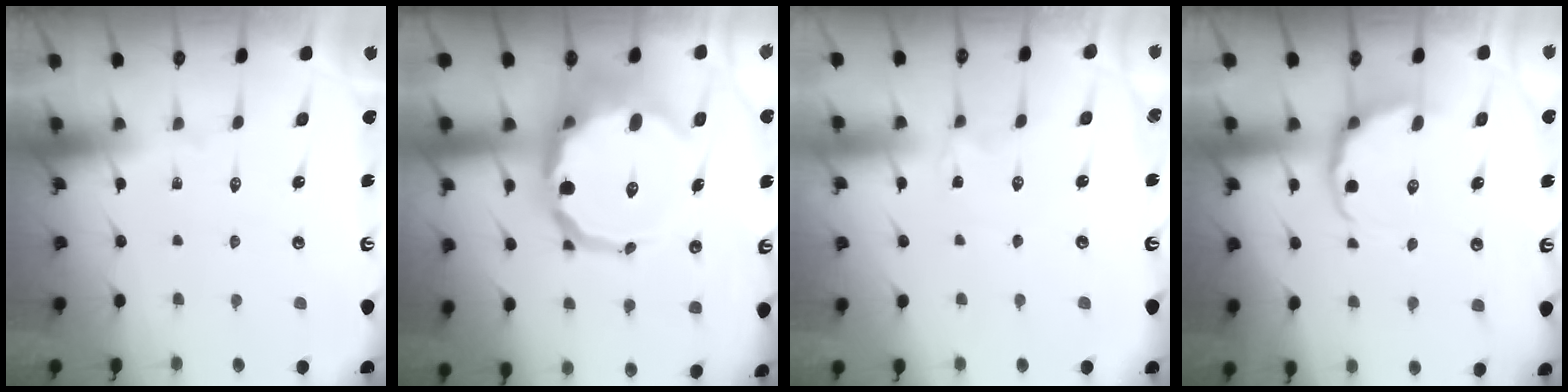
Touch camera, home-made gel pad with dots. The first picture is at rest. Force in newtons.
{"total": 15.6, "press": 15.3, "slide": 3.0}
{"total": 3.0, "press": 3.0, "slide": 0.5}
{"total": 6.2, "press": 5.7, "slide": 2.6}